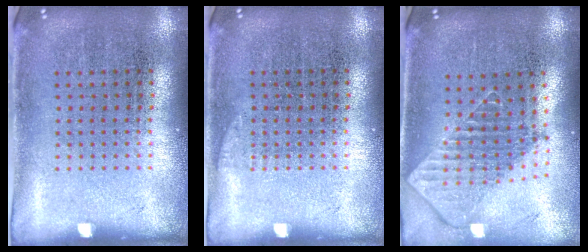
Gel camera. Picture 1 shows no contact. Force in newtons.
{"total": 0.6, "press": 0.6, "slide": 0.2}
{"total": 1.9, "press": 1.5, "slide": 1.3}